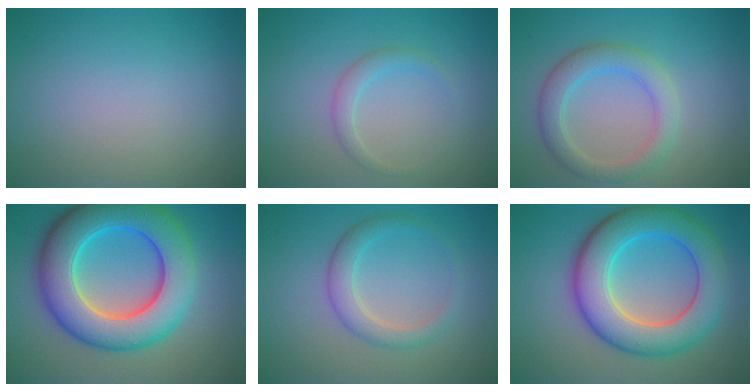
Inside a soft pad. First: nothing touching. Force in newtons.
{"total": 1.5, "press": 1.5, "slide": 0.1}
{"total": 3.6, "press": 3.6, "slide": 0.1}
{"total": 11.3, "press": 11.3, "slide": 0.2}
{"total": 2.6, "press": 2.6, "slide": 0.1}
{"total": 9.3, "press": 9.3, "slide": 0.1}